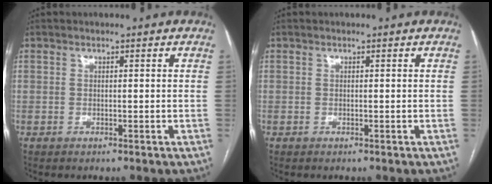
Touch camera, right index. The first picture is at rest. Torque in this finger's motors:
{"motor_torque": [0.00, 0.00, 0.00, 0.00]}